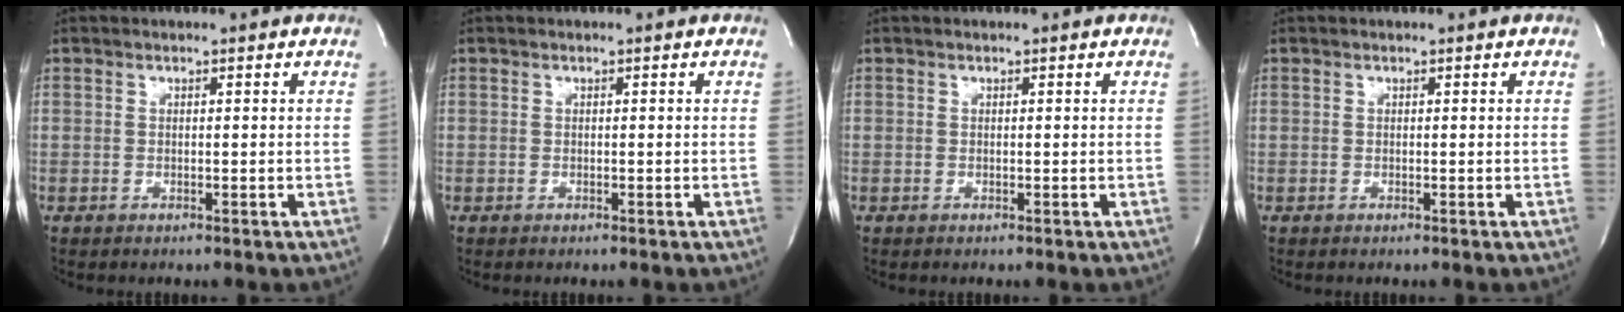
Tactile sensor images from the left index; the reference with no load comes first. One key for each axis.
{"total": 0.0}
{"total": 0.0}
{"total": 0.0}